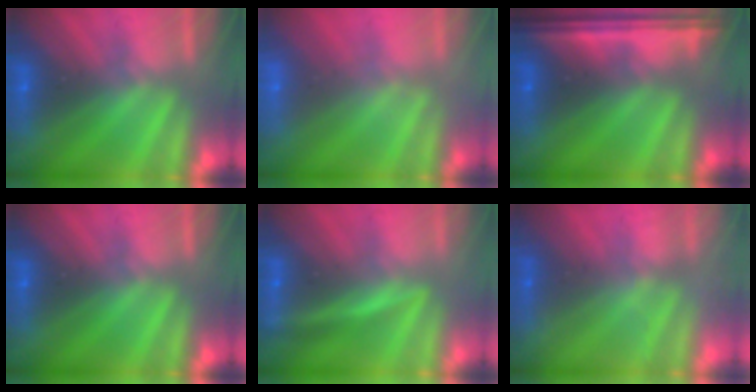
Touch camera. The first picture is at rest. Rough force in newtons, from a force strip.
{"total": 1.9}
{"total": 6.7}
{"total": 0.0}
{"total": 2.9}
{"total": 2.3}